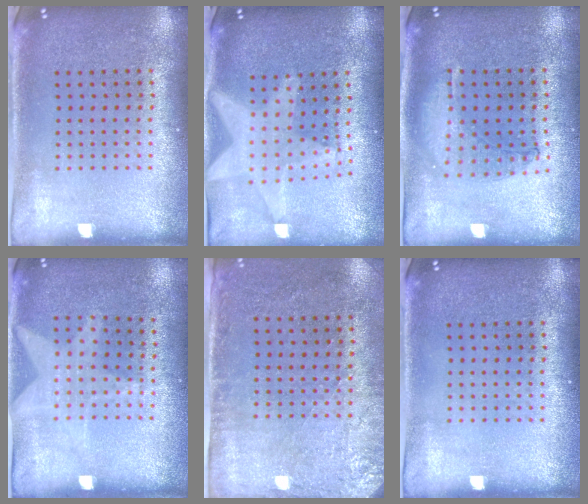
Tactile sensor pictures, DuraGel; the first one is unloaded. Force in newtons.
{"total": 2.1, "press": 1.7, "slide": 1.2}
{"total": 0.9, "press": 0.9, "slide": 0.3}
{"total": 1.3, "press": 0.9, "slide": 0.9}
{"total": 2.8, "press": 2.3, "slide": 1.6}
{"total": 0.0}